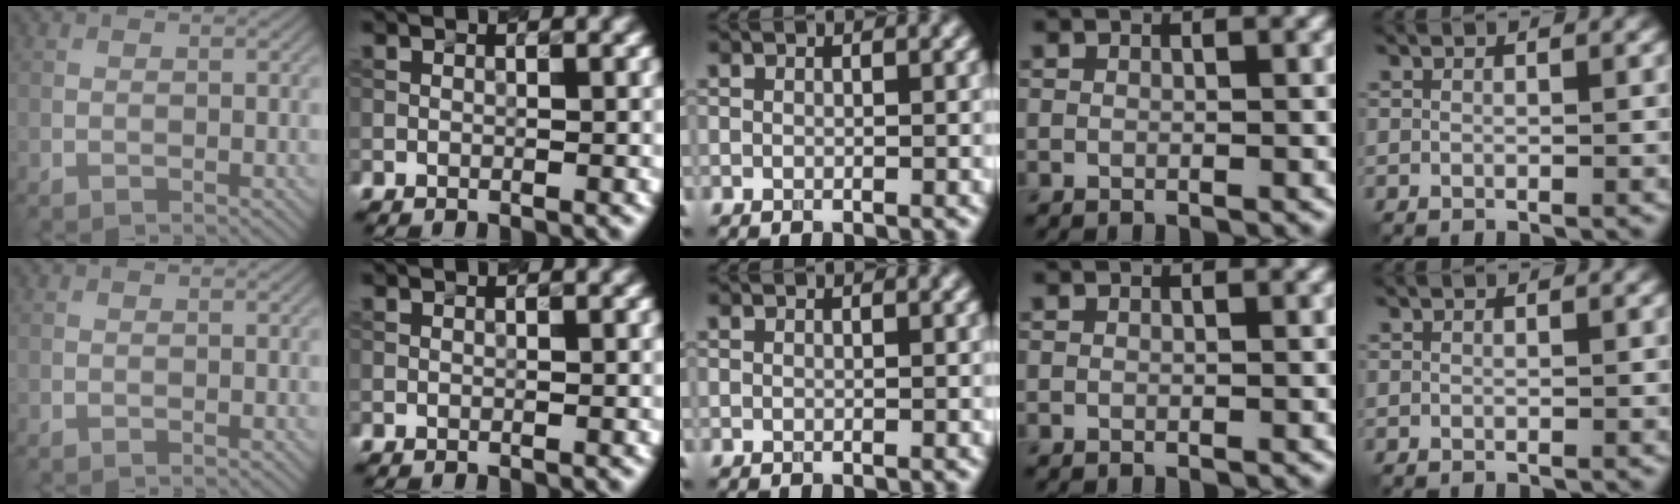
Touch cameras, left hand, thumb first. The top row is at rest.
{}